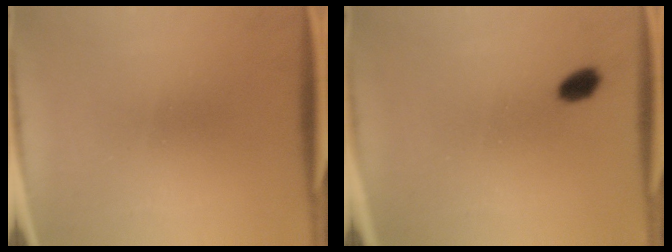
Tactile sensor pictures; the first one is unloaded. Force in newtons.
{"total": 3.6}